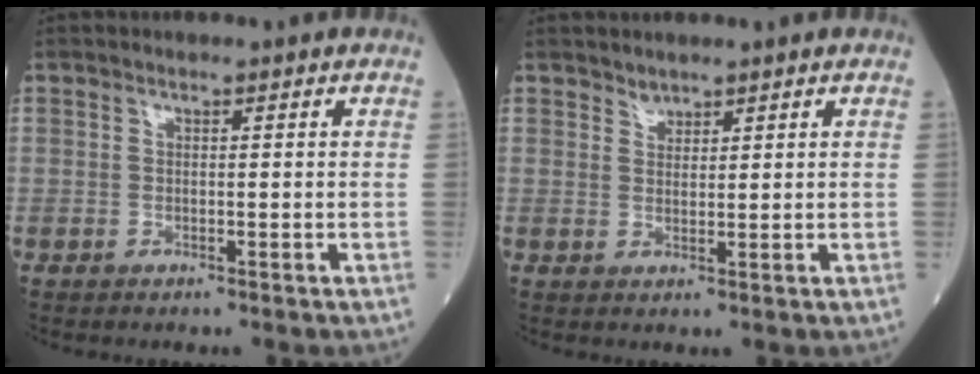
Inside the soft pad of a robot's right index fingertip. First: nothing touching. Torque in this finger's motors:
{"motor_torque": [0.00, 0.00, 0.00, -0.01]}